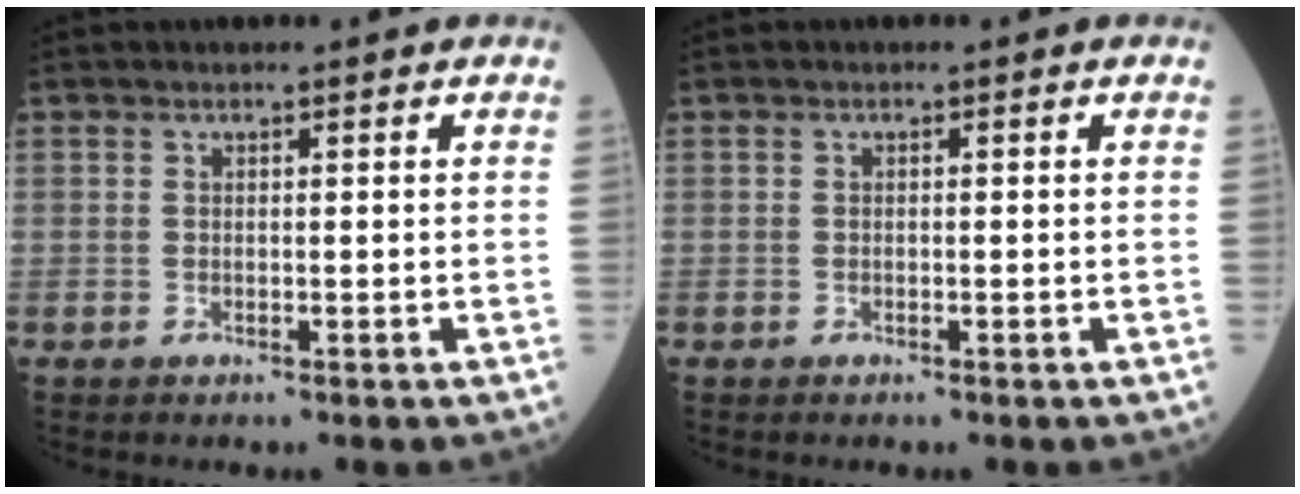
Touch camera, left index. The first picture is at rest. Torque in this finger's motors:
{"motor_torque": [0.00, 0.00, 0.00, 0.00]}